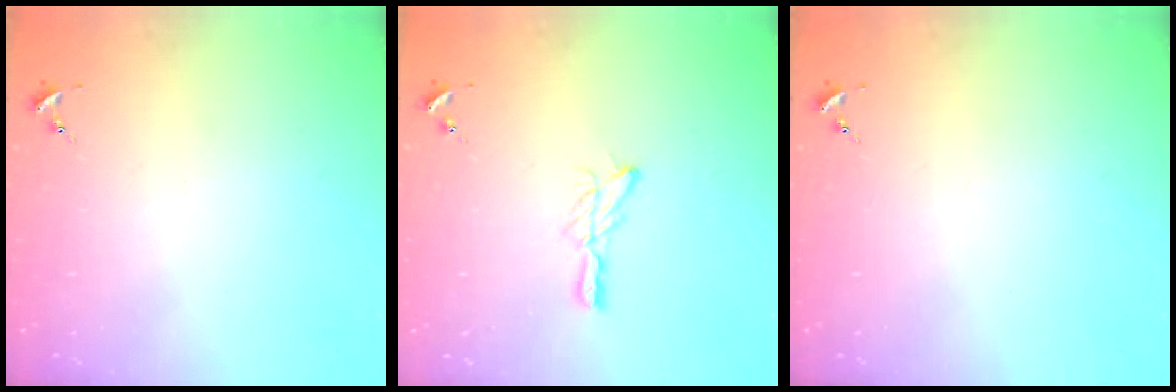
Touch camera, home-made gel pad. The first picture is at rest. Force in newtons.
{"total": 6.1, "press": 6.0, "slide": 0.7}
{"total": 0.0}